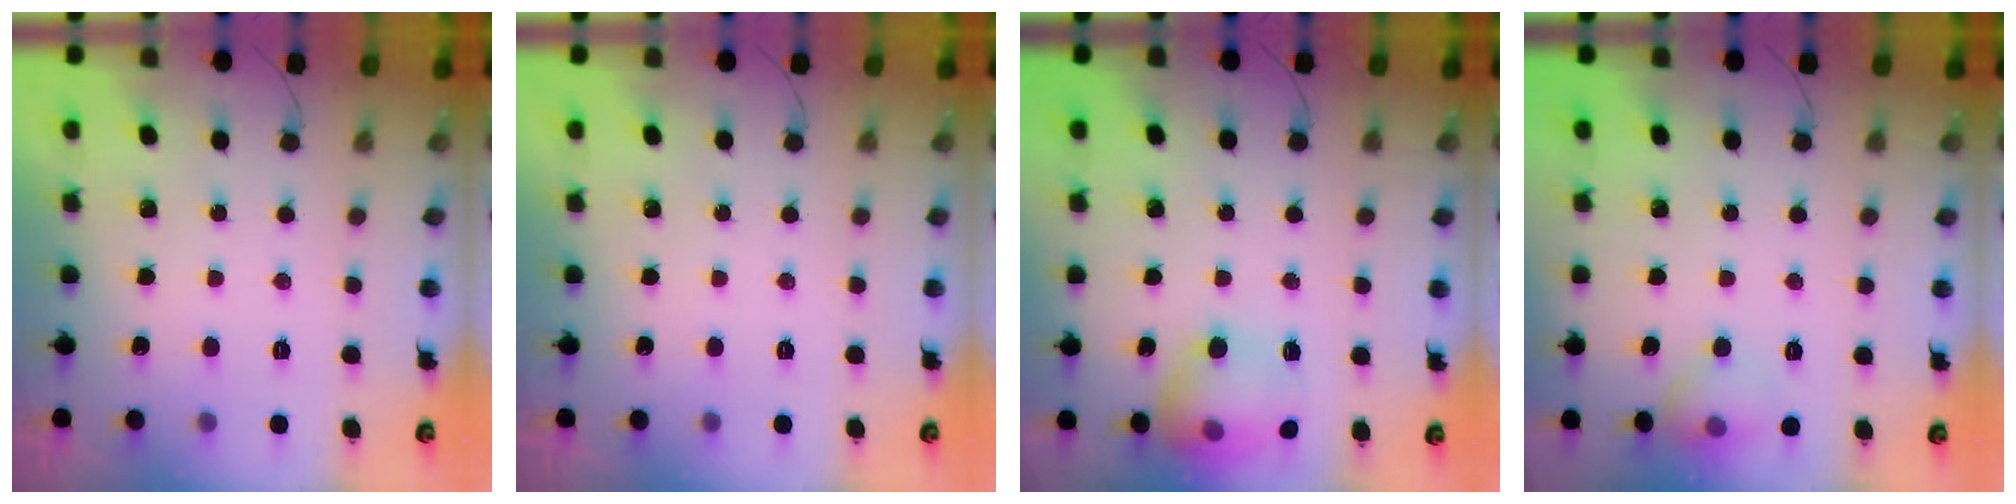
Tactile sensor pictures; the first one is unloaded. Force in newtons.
{"total": 0.0}
{"total": 15.7, "press": 15.7, "slide": 1.3}
{"total": 9.6, "press": 7.7, "slide": 5.6}